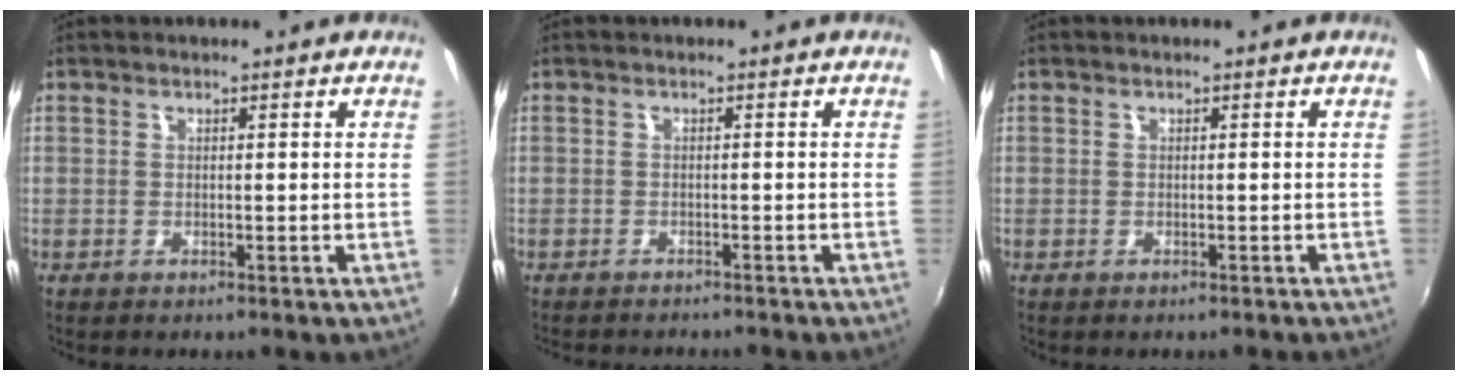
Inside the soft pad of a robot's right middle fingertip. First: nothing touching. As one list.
[{"total": 4.4, "force": [-4.1, 0.8, 1.5], "torque": [-0.038, -0.014, -0.061]}, {"total": 0.7, "force": [-0.6, 0.2, 0.3], "torque": [-0.006, -0.001, -0.008]}]